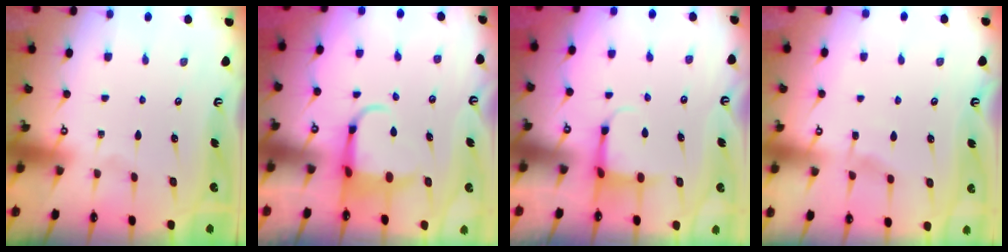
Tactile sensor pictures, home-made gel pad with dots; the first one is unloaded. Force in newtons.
{"total": 5.9, "press": 5.7, "slide": 1.4}
{"total": 4.0, "press": 3.8, "slide": 1.2}
{"total": 4.0, "press": 3.9, "slide": 0.5}